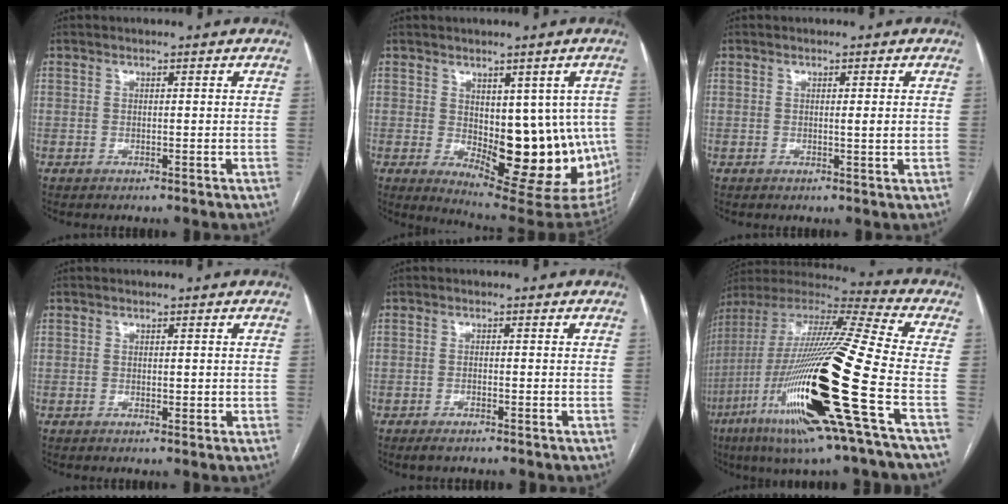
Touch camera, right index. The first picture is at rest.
{"total": 17.0, "force": [-2.1, 7.3, 15.2], "torque": [-0.143, -0.001, -0.003]}
{"total": 1.8, "force": [0.2, 0.0, 1.8], "torque": [-0.026, -0.003, 0.003]}
{"total": 1.1, "force": [0.3, 0.8, 0.7], "torque": [-0.008, -0.003, 0.006]}
{"total": 1.6, "force": [-1.2, 0.5, 1.0], "torque": [-0.020, -0.002, -0.017]}
{"total": 28.7, "force": [-8.9, 1.5, 27.2], "torque": [-0.528, -0.042, -0.170]}